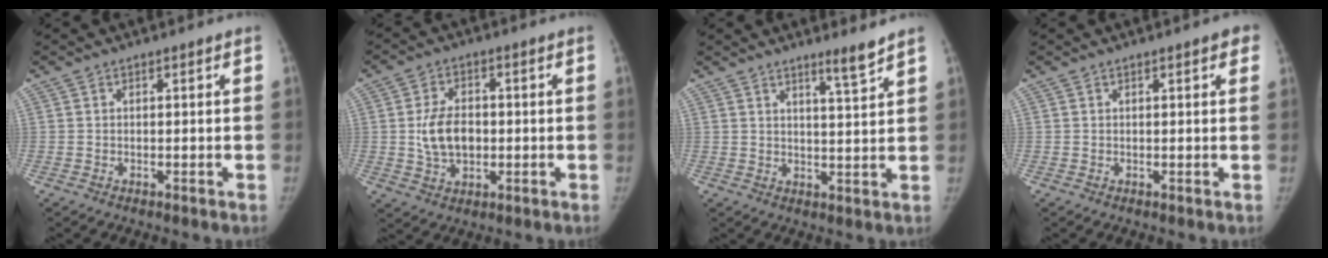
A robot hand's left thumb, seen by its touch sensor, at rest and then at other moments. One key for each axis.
{"total": 8.2, "fx": -0.2, "fy": 5.5, "fz": 6.1, "tx": -0.098, "ty": 0.004, "tz": 0.001}
{"total": 4.5, "fx": 3.6, "fy": -0.5, "fz": 2.7, "tx": -0.042, "ty": -0.037, "tz": 0.059}
{"total": 2.5, "fx": 1.3, "fy": 0.5, "fz": 2.0, "tx": -0.018, "ty": 0.000, "tz": 0.012}